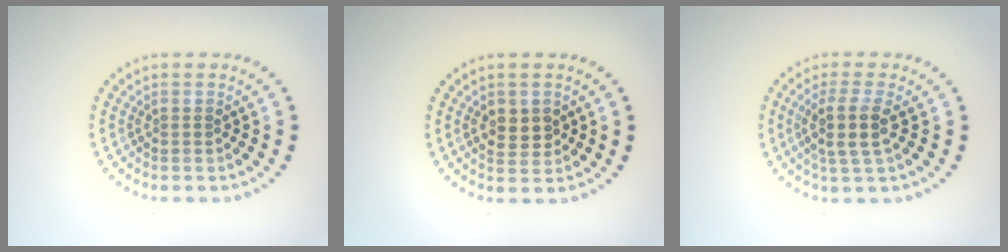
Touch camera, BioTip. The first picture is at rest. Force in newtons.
{"total": 2.5, "press": 2.4, "slide": 0.4}
{"total": 3.0, "press": 2.6, "slide": 1.6}